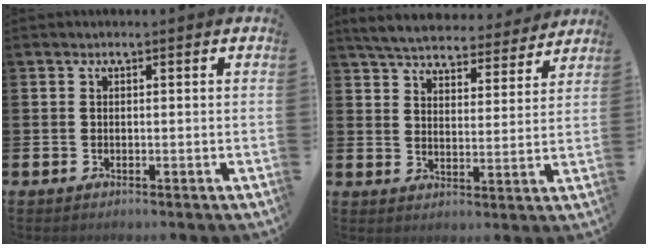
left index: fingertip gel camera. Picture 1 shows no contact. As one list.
[{"total": 5.8, "force": [5.7, 1.0, 1.0], "torque": [-0.043, -0.038, 0.098]}]